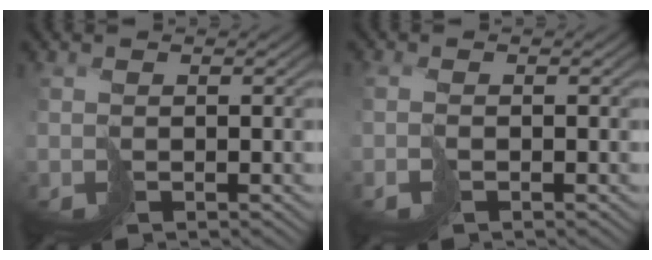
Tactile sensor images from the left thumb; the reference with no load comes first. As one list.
[{"total": 1.1, "force": [-0.7, 0.4, 0.8], "torque": [-0.021, 0.001, -0.017]}]